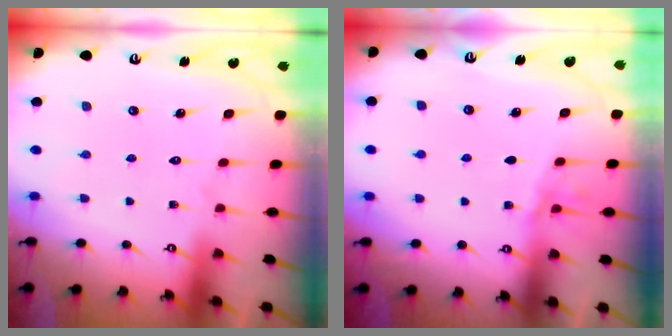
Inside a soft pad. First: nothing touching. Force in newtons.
{"total": 2.6, "press": 2.6, "slide": 0.4}